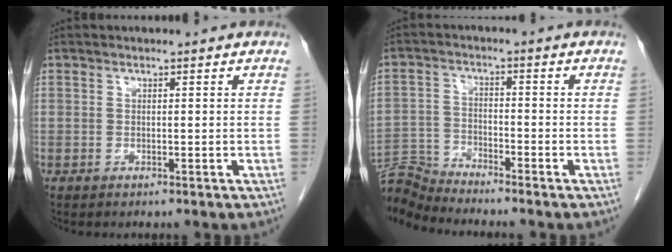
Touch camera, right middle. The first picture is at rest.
{"total": 6.6, "force": [-6.4, -1.5, -0.4], "torque": [0.004, 0.000, -0.123]}